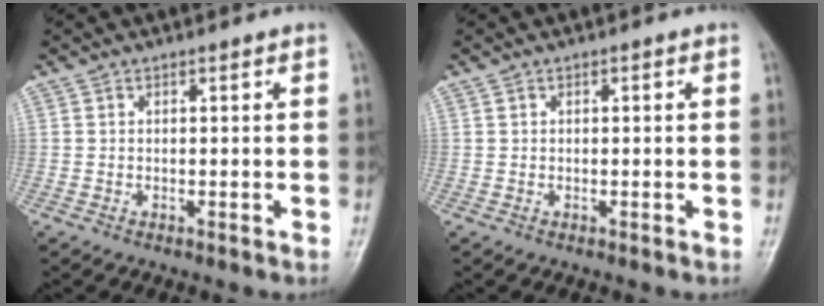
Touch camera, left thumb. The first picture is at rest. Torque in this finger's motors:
{"motor_torque": [0.00, 0.00, 0.00, 0.00, 0.00]}